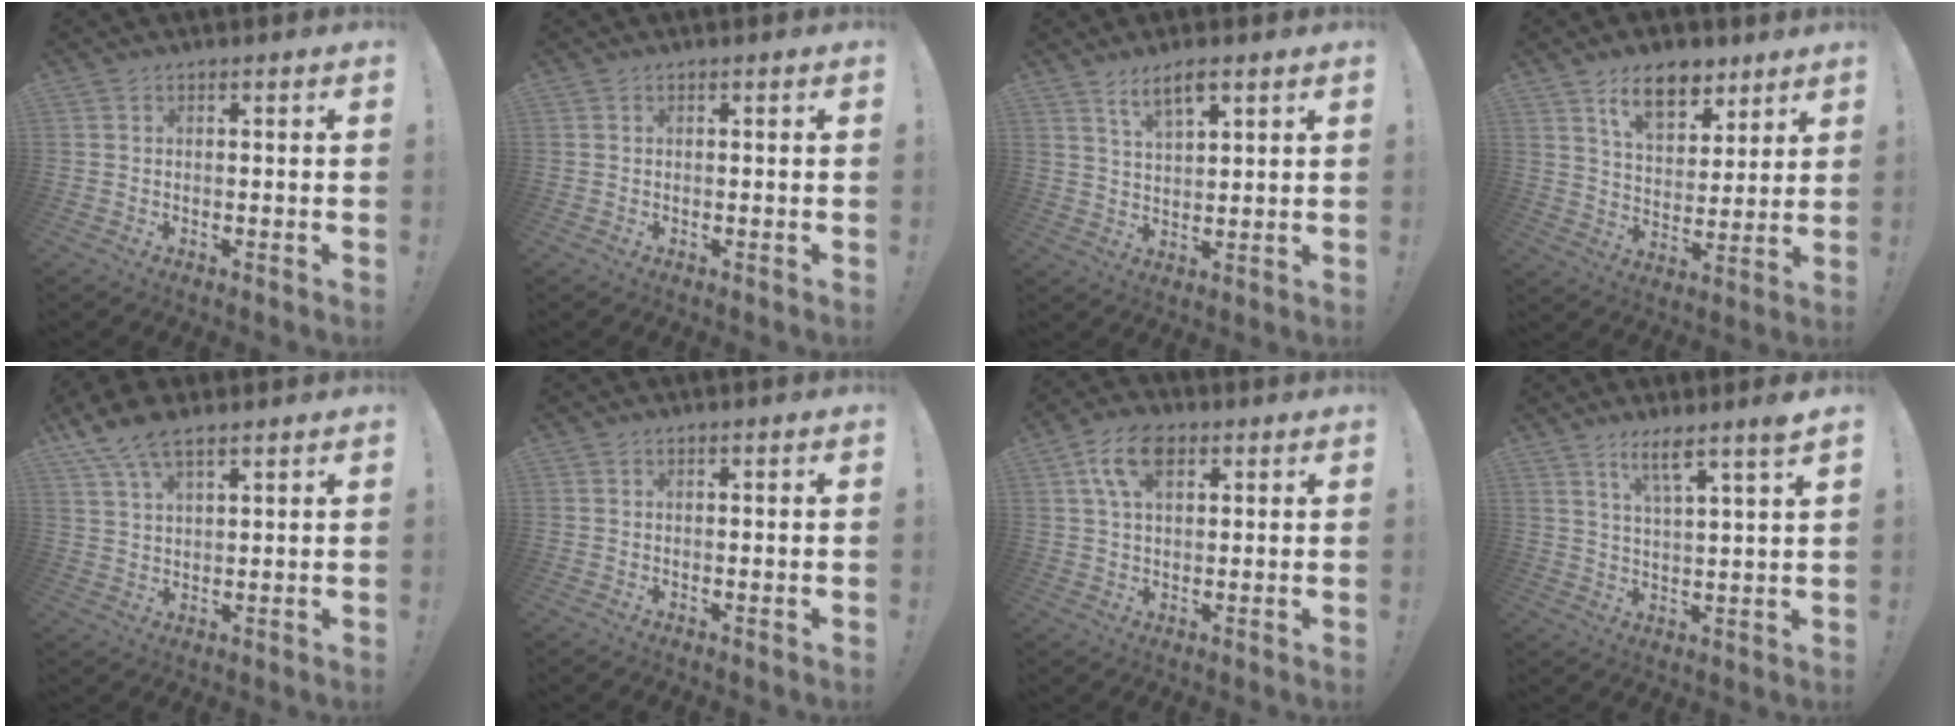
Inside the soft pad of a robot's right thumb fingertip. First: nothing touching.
{"total": 0.0}
{"total": 6.3, "force": [4.3, 2.0, 4.1], "torque": [-0.071, -0.017, 0.076]}
{"total": 12.4, "force": [8.1, 7.0, 6.2], "torque": [-0.087, -0.044, 0.149]}
{"total": 8.2, "force": [5.7, 3.0, 5.1], "torque": [-0.107, -0.015, 0.111]}
{"total": 0.0}
{"total": 9.9, "force": [4.1, 5.7, 7.0], "torque": [-0.127, 0.008, 0.081]}
{"total": 6.9, "force": [5.0, -0.2, 4.8], "torque": [-0.080, -0.032, 0.081]}